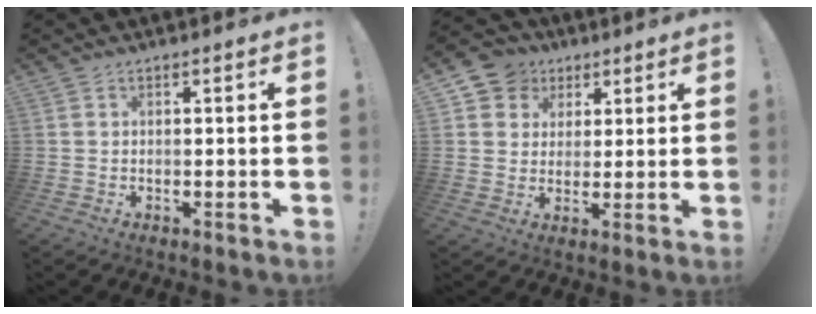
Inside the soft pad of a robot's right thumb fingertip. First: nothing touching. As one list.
[{"total": 8.2, "force": [3.2, 7.3, 1.6], "torque": [-0.025, -0.016, 0.066]}]